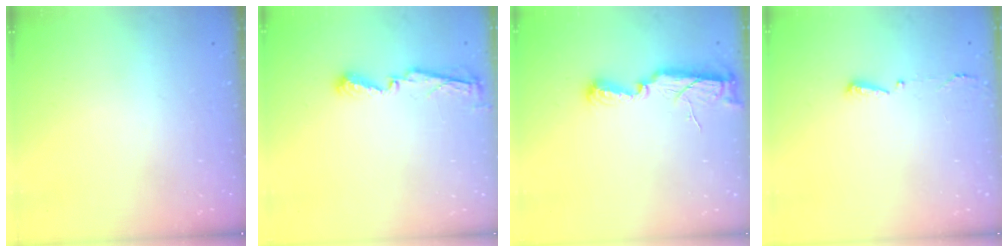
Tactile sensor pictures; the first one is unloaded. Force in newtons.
{"total": 5.1, "press": 5.1, "slide": 0.4}
{"total": 7.5, "press": 7.5, "slide": 0.4}
{"total": 2.9, "press": 2.8, "slide": 0.6}